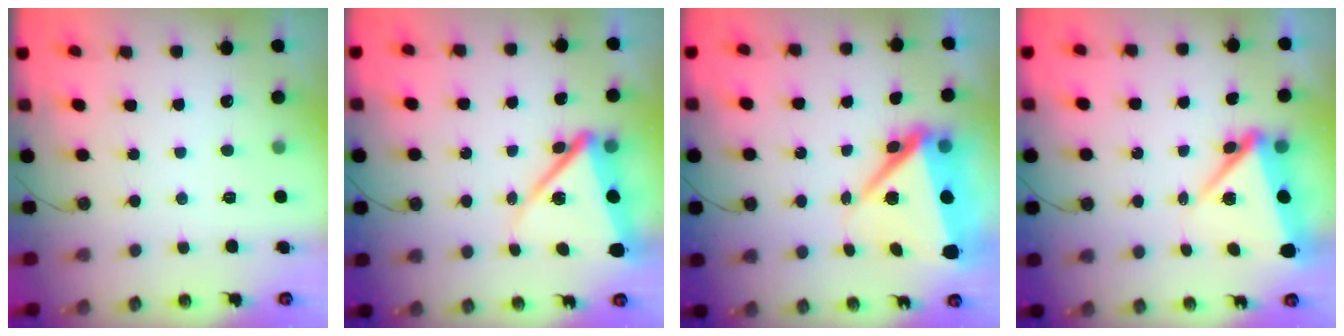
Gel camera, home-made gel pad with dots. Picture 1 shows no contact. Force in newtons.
{"total": 11.7, "press": 11.5, "slide": 2.0}
{"total": 11.9, "press": 11.6, "slide": 2.5}
{"total": 8.3, "press": 8.1, "slide": 1.6}